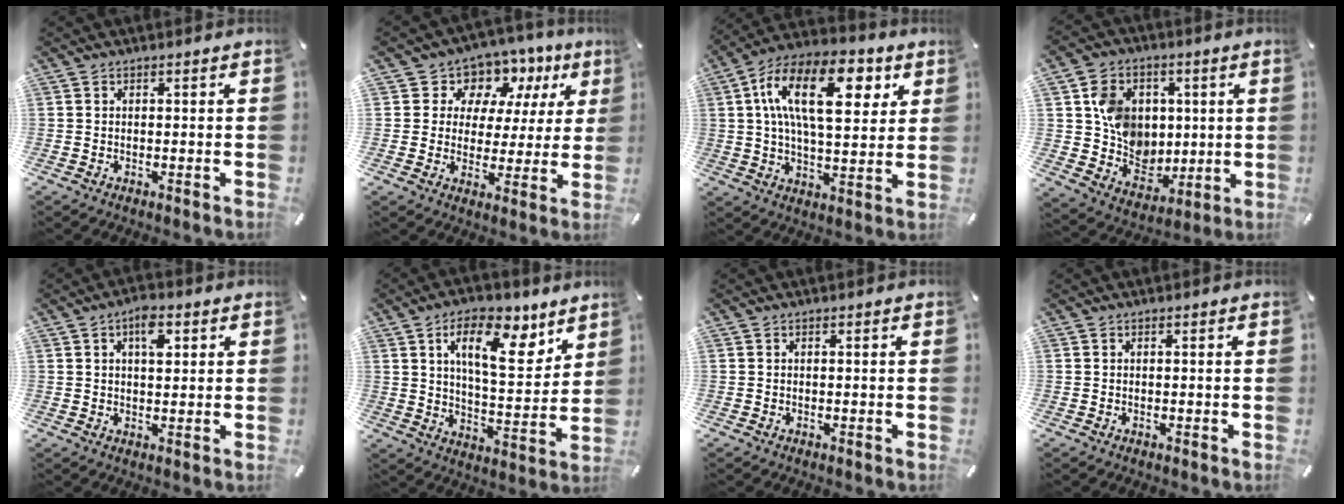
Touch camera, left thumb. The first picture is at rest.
{"total": 9.0, "force": [5.0, 7.2, 2.0], "torque": [-0.042, -0.044, 0.092]}
{"total": 20.1, "force": [6.9, 10.3, 15.8], "torque": [-0.296, -0.006, 0.105]}
{"total": 11.7, "force": [2.6, 10.7, 4.0], "torque": [-0.069, -0.005, 0.066]}
{"total": 6.0, "force": [2.4, 3.0, 4.5], "torque": [-0.064, -0.004, 0.035]}
{"total": 15.8, "force": [8.7, 7.0, 11.1], "torque": [-0.167, -0.038, 0.142]}
{"total": 0.0}
{"total": 0.0}